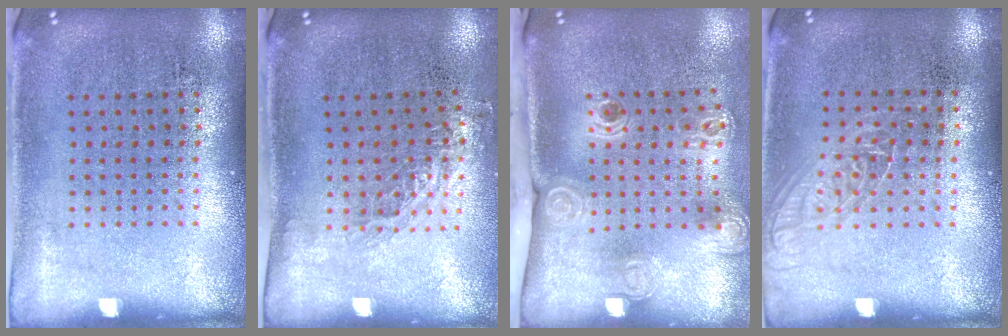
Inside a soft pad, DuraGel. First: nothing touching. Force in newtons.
{"total": 0.8, "press": 0.8, "slide": 0.3}
{"total": 2.3, "press": 1.6, "slide": 1.6}
{"total": 1.1, "press": 1.0, "slide": 0.5}